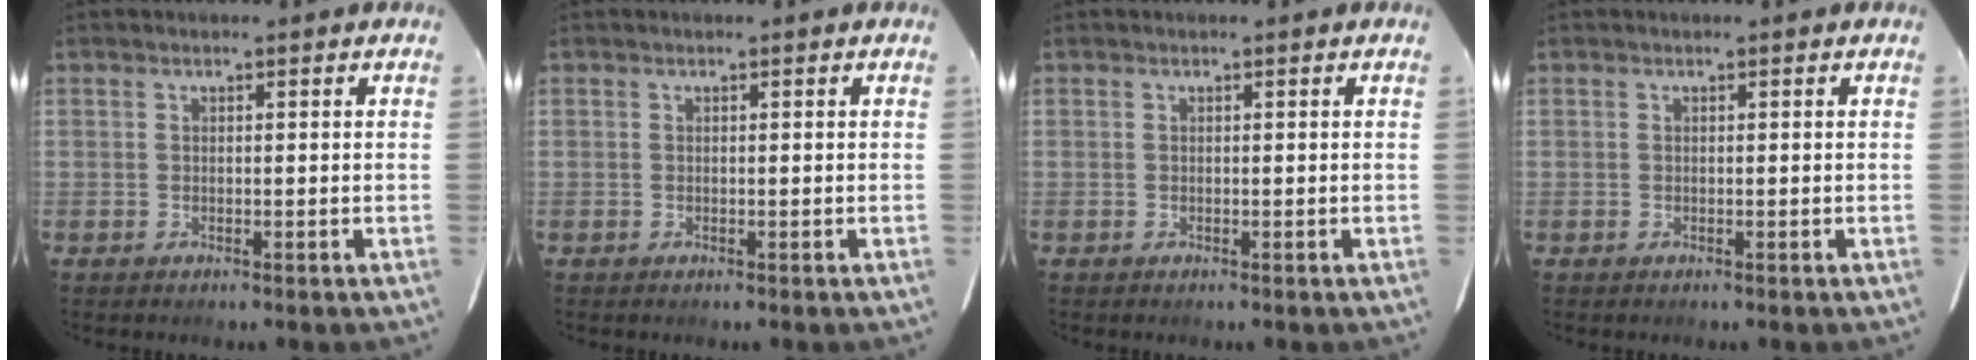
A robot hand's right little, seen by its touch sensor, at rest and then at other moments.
{"total": 0.0}
{"total": 0.0}
{"total": 0.0}